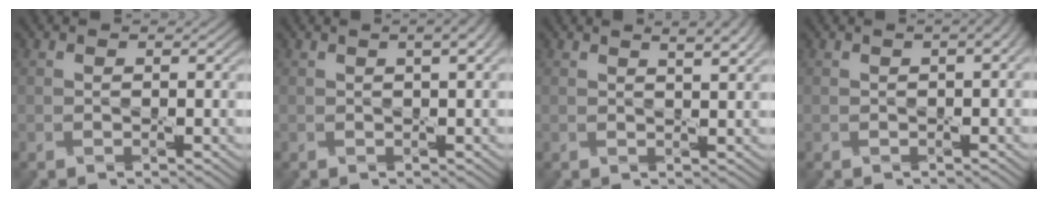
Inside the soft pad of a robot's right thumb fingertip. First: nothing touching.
{"total": 3.1, "force": [1.3, 0.9, 2.7], "torque": [-0.029, 0.004, 0.009]}
{"total": 3.9, "force": [2.3, 1.0, 2.9], "torque": [-0.038, 0.007, 0.025]}
{"total": 2.9, "force": [0.7, 1.1, 2.6], "torque": [-0.035, 0.005, 0.011]}